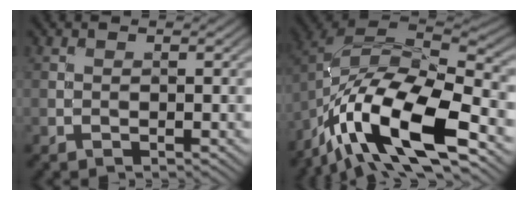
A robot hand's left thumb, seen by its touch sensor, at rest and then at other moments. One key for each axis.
{"total": 16.8, "fx": -8.9, "fy": 6.2, "fz": 12.8, "tx": -0.264, "ty": -0.012, "tz": -0.175}